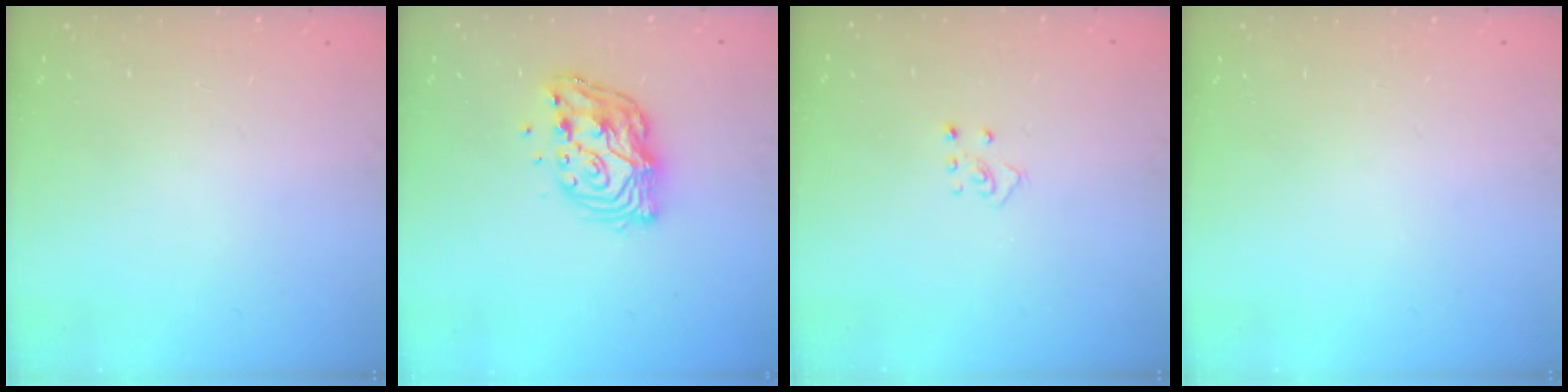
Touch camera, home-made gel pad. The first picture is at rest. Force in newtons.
{"total": 13.8, "press": 13.7, "slide": 1.6}
{"total": 3.7, "press": 3.7, "slide": 0.3}
{"total": 0.0}